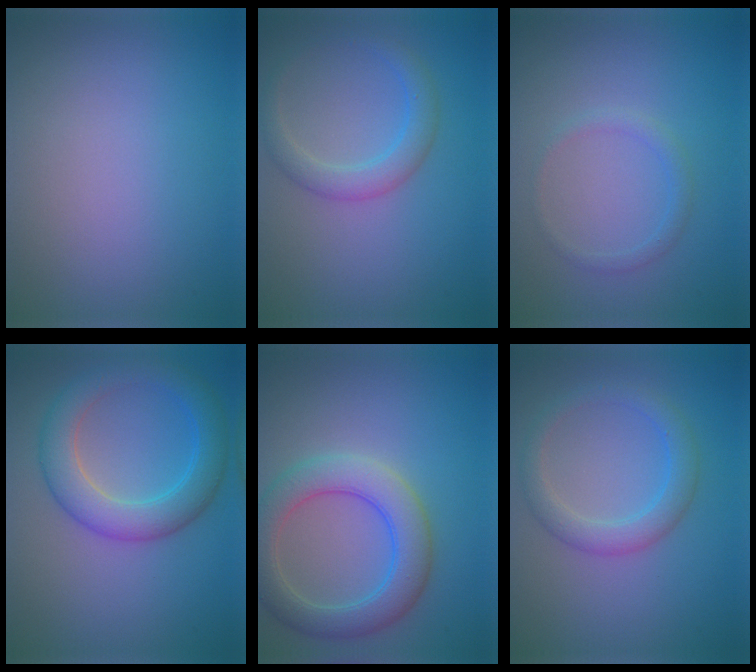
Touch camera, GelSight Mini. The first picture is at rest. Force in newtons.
{"total": 2.7, "press": 2.7, "slide": 0.2}
{"total": 1.2, "press": 1.2, "slide": 0.0}
{"total": 5.2, "press": 5.2, "slide": 0.1}
{"total": 5.3, "press": 5.3, "slide": 0.3}
{"total": 2.9, "press": 2.9, "slide": 0.1}